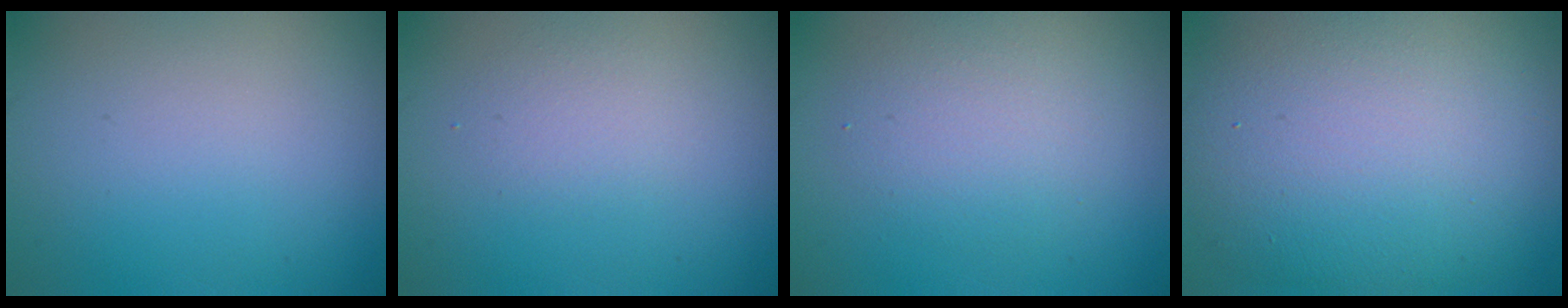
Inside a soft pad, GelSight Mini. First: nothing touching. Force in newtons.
{"total": 1.5, "press": 1.5, "slide": 0.2}
{"total": 3.3, "press": 3.3, "slide": 0.1}
{"total": 13.1, "press": 13.1, "slide": 0.2}